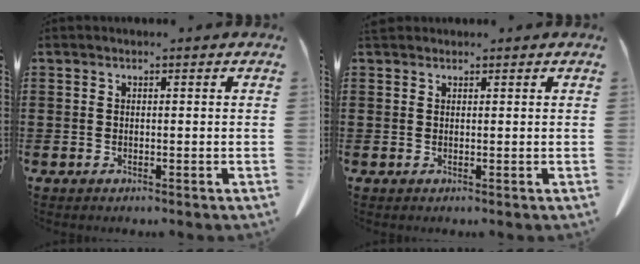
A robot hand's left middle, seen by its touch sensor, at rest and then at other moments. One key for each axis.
{"total": 0.9, "fx": 0.8, "fy": 0.4, "fz": 0.2, "tx": -0.009, "ty": 0.001, "tz": 0.017}